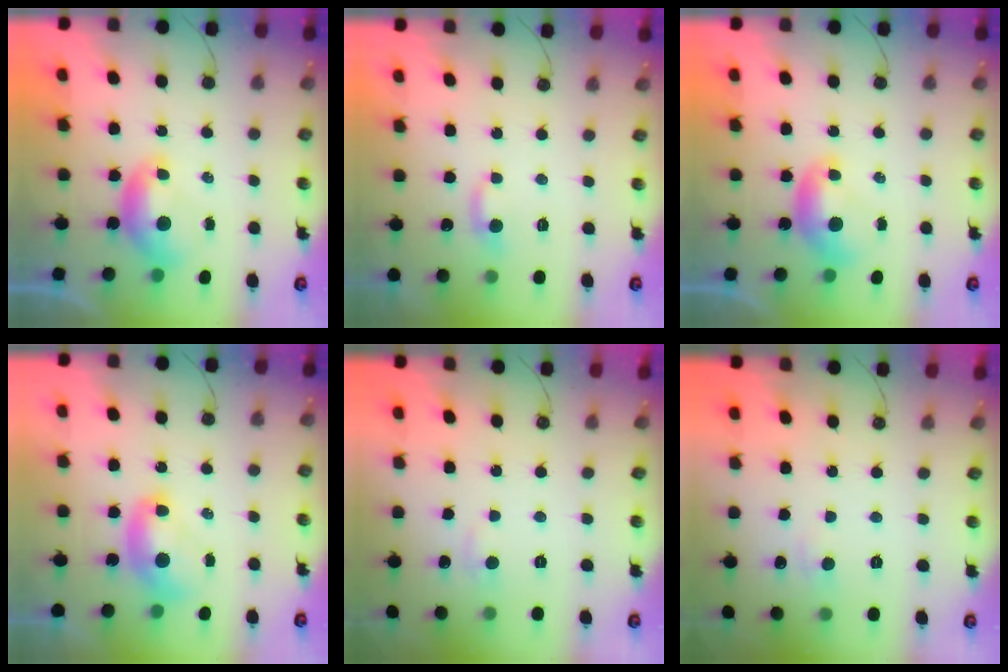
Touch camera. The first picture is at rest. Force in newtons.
{"total": 2.3, "press": 2.2, "slide": 0.5}
{"total": 0.0}
{"total": 2.0, "press": 2.0, "slide": 0.2}
{"total": 1.8, "press": 1.6, "slide": 0.6}
{"total": 1.0, "press": 0.8, "slide": 0.7}